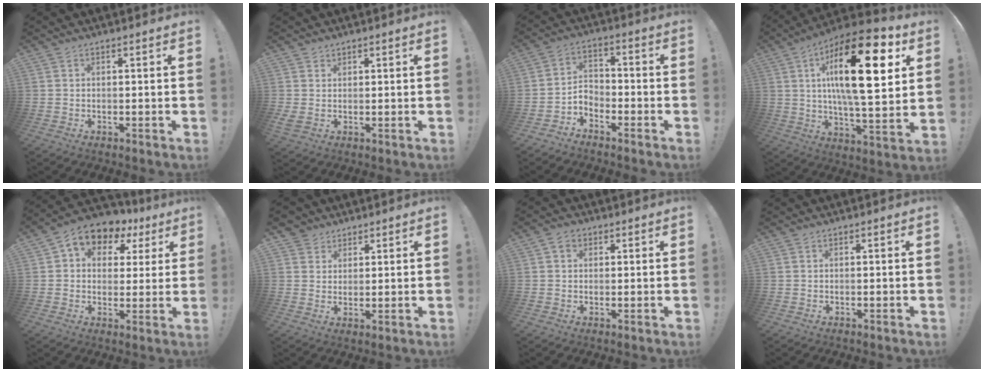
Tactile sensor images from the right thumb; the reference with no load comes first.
{"total": 2.4, "force": [1.4, 1.8, 0.8], "torque": [-0.014, -0.008, 0.029]}
{"total": 4.5, "force": [-3.5, 2.7, 0.6], "torque": [-0.026, 0.014, -0.065]}
{"total": 25.6, "force": [8.3, 8.3, 22.8], "torque": [-0.372, -0.033, 0.122]}
{"total": 8.1, "force": [3.6, 6.3, 3.6], "torque": [-0.051, -0.026, 0.072]}
{"total": 4.2, "force": [2.9, 3.0, -0.2], "torque": [-0.002, -0.017, 0.056]}
{"total": 2.8, "force": [1.1, 2.4, 1.1], "torque": [-0.020, 0.001, 0.020]}
{"total": 0.0}